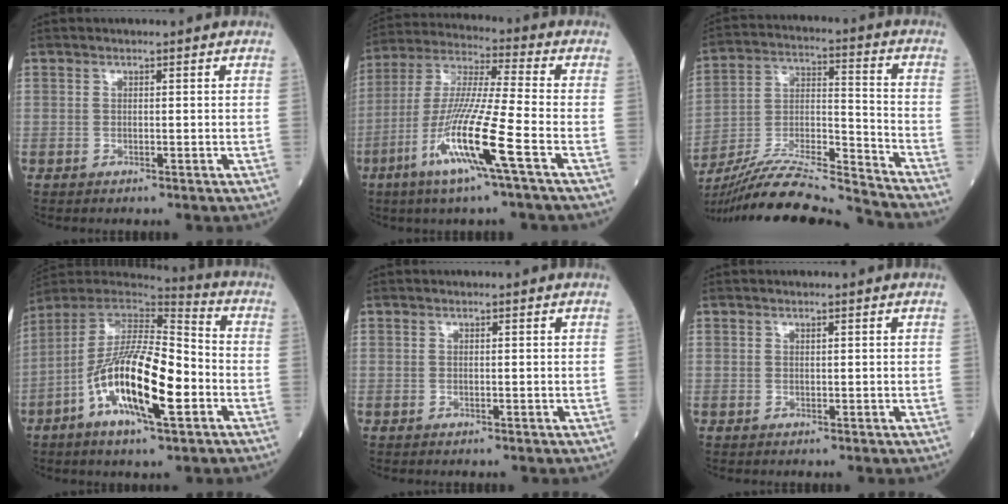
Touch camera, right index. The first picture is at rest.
{"total": 14.8, "force": [-6.1, -0.6, 13.5], "torque": [-0.276, -0.018, -0.121]}
{"total": 20.2, "force": [-19.0, -0.5, 6.8], "torque": [-0.151, -0.006, -0.327]}
{"total": 17.5, "force": [-5.6, 3.5, 16.2], "torque": [-0.307, -0.007, -0.102]}
{"total": 0.0}
{"total": 0.0}